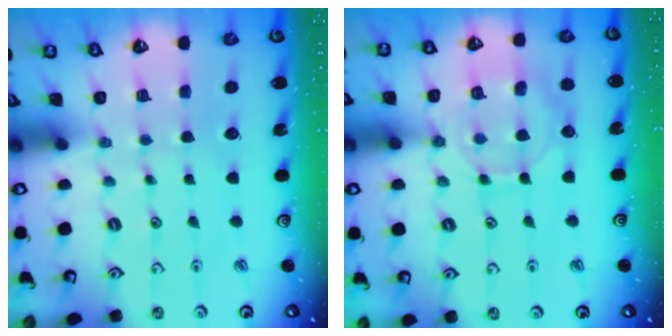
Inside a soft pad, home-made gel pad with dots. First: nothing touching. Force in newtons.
{"total": 10.0, "press": 10.0, "slide": 1.0}